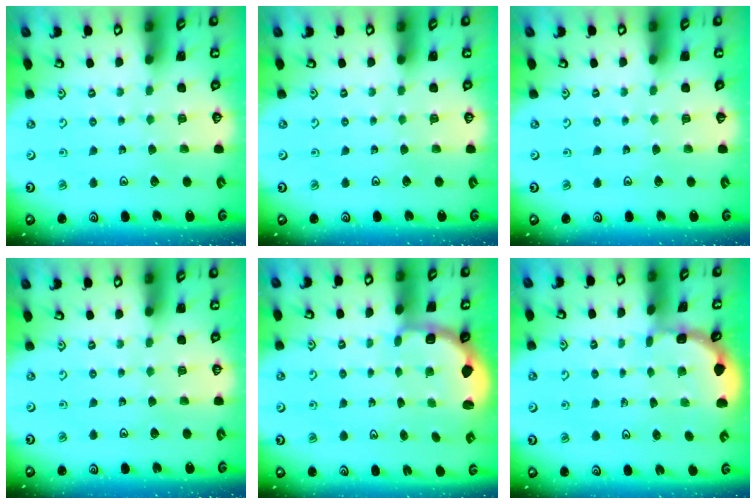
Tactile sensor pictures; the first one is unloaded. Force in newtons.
{"total": 0.0}
{"total": 0.0}
{"total": 0.0}
{"total": 2.8, "press": 2.2, "slide": 1.7}
{"total": 1.7, "press": 1.7, "slide": 0.1}